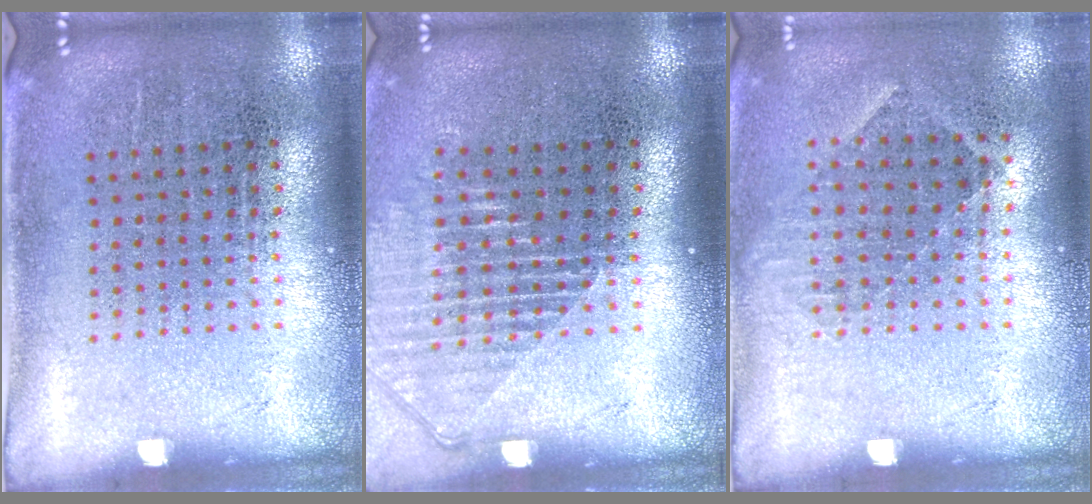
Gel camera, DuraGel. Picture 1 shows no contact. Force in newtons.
{"total": 1.3, "press": 1.2, "slide": 0.5}
{"total": 0.8, "press": 0.7, "slide": 0.4}